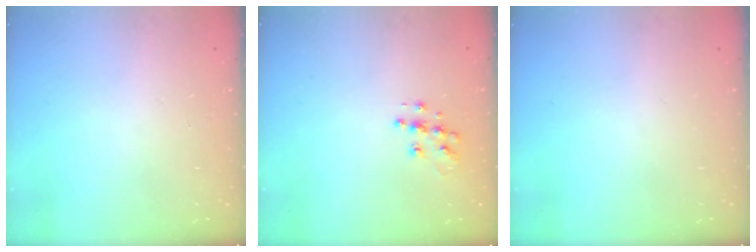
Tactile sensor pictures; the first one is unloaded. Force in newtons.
{"total": 8.9, "press": 8.9, "slide": 0.5}
{"total": 0.0}